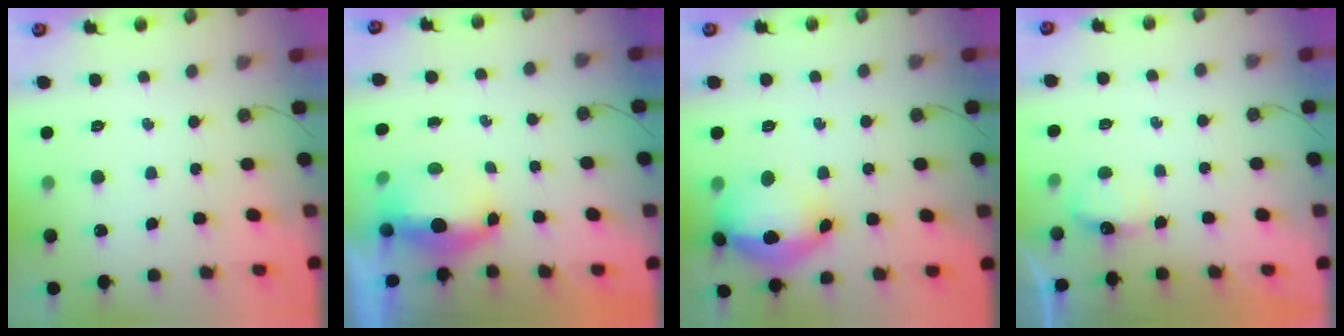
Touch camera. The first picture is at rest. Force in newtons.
{"total": 8.8, "press": 6.1, "slide": 6.3}
{"total": 16.9, "press": 16.6, "slide": 3.4}
{"total": 4.0, "press": 3.9, "slide": 0.6}